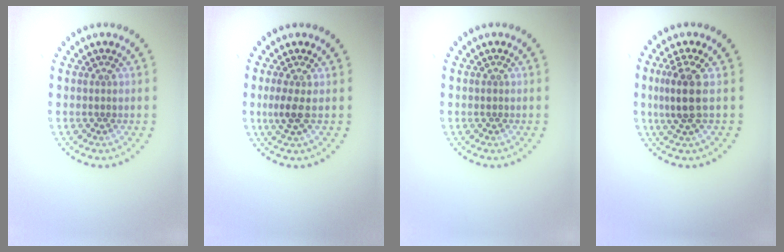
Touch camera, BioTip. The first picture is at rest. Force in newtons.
{"total": 1.6, "press": 1.4, "slide": 0.8}
{"total": 0.0}
{"total": 2.9, "press": 2.4, "slide": 1.6}